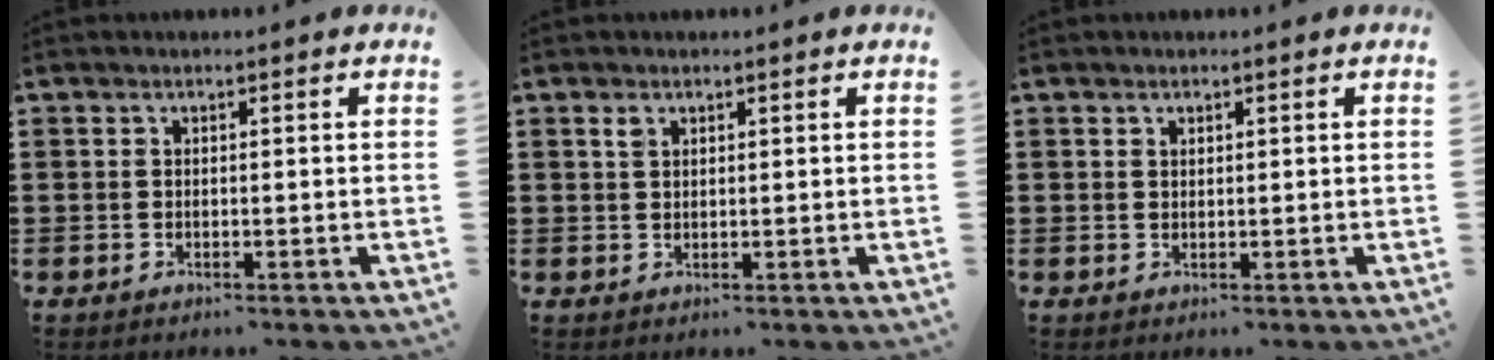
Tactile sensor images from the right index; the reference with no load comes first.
{"total": 1.1, "force": [0.7, 0.6, 0.7], "torque": [-0.016, 0.002, 0.013]}
{"total": 0.8, "force": [0.6, 0.5, 0.2], "torque": [-0.005, 0.003, 0.011]}